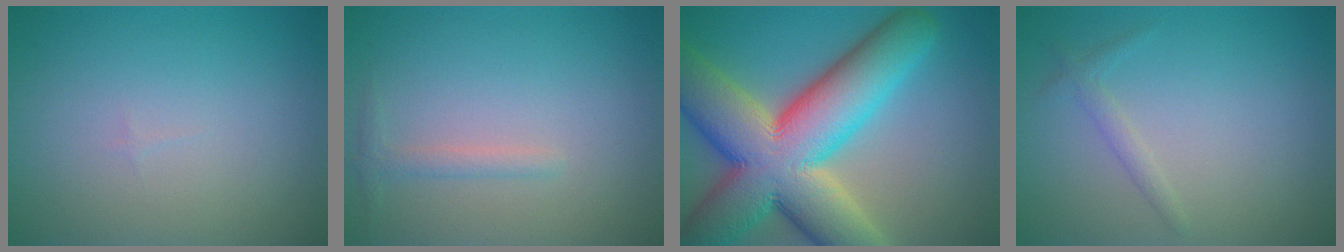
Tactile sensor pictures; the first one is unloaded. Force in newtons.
{"total": 1.2, "press": 1.2, "slide": 0.0}
{"total": 16.0, "press": 16.0, "slide": 1.2}
{"total": 1.1, "press": 1.1, "slide": 0.0}